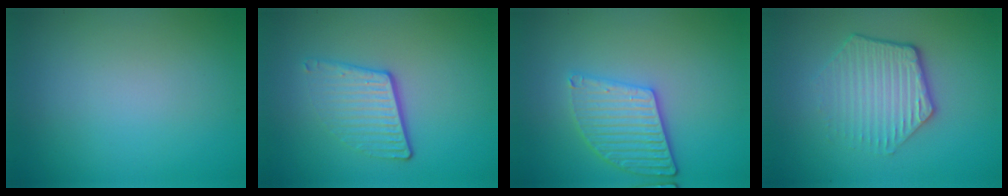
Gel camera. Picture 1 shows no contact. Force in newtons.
{"total": 4.0, "press": 2.7, "slide": 3.0}
{"total": 3.7, "press": 3.3, "slide": 1.7}
{"total": 4.5, "press": 3.3, "slide": 3.1}